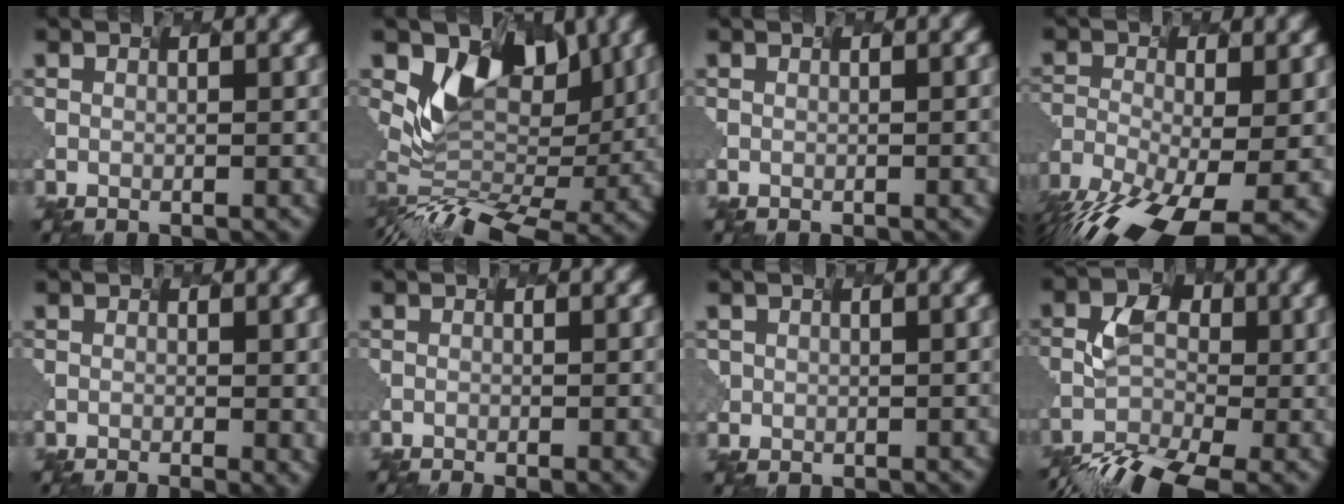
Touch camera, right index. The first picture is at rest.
{"total": 4.8, "force": [0.5, 3.4, 3.4], "torque": [-0.058, -0.017, 0.025]}
{"total": 0.9, "force": [0.1, 0.3, 0.8], "torque": [-0.001, 0.002, 0.000]}
{"total": 12.2, "force": [-8.0, 4.0, 8.4], "torque": [-0.182, -0.041, -0.115]}
{"total": 2.8, "force": [-0.6, 0.9, 2.6], "torque": [-0.014, -0.002, 0.004]}
{"total": 3.8, "force": [-1.3, 1.6, 3.1], "torque": [-0.015, 0.004, -0.002]}
{"total": 0.9, "force": [0.0, 0.7, -0.5], "torque": [0.002, -0.004, 0.014]}
{"total": 6.7, "force": [-5.2, 2.5, 3.4], "torque": [-0.078, -0.008, -0.093]}